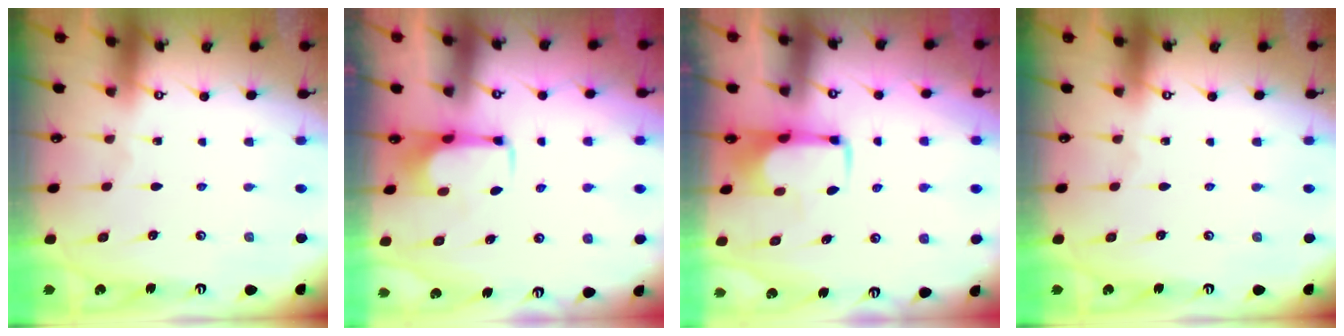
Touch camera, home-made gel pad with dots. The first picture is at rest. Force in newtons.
{"total": 2.1, "press": 2.0, "slide": 0.7}
{"total": 2.1, "press": 2.0, "slide": 0.4}
{"total": 0.0}